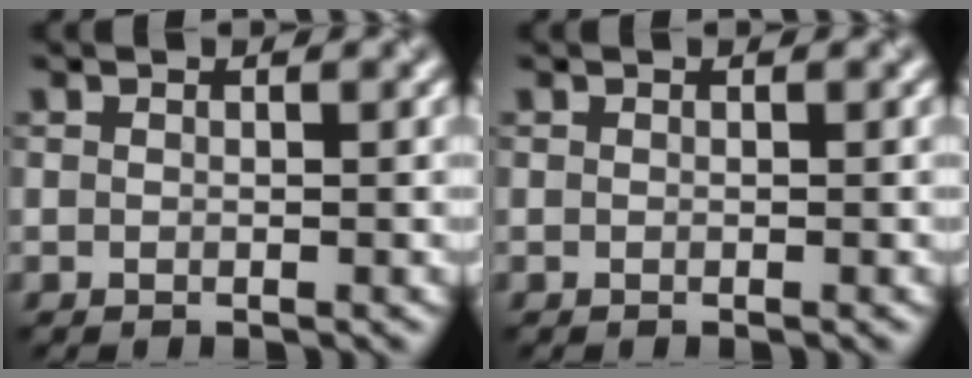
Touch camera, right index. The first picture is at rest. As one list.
[{"total": 0.0}]